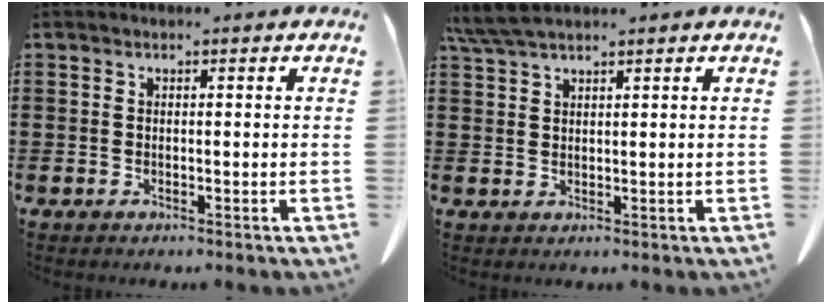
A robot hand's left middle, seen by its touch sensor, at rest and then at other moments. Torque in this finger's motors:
{"motor_torque": [0.71, 0.65, 0.08, 0.03]}